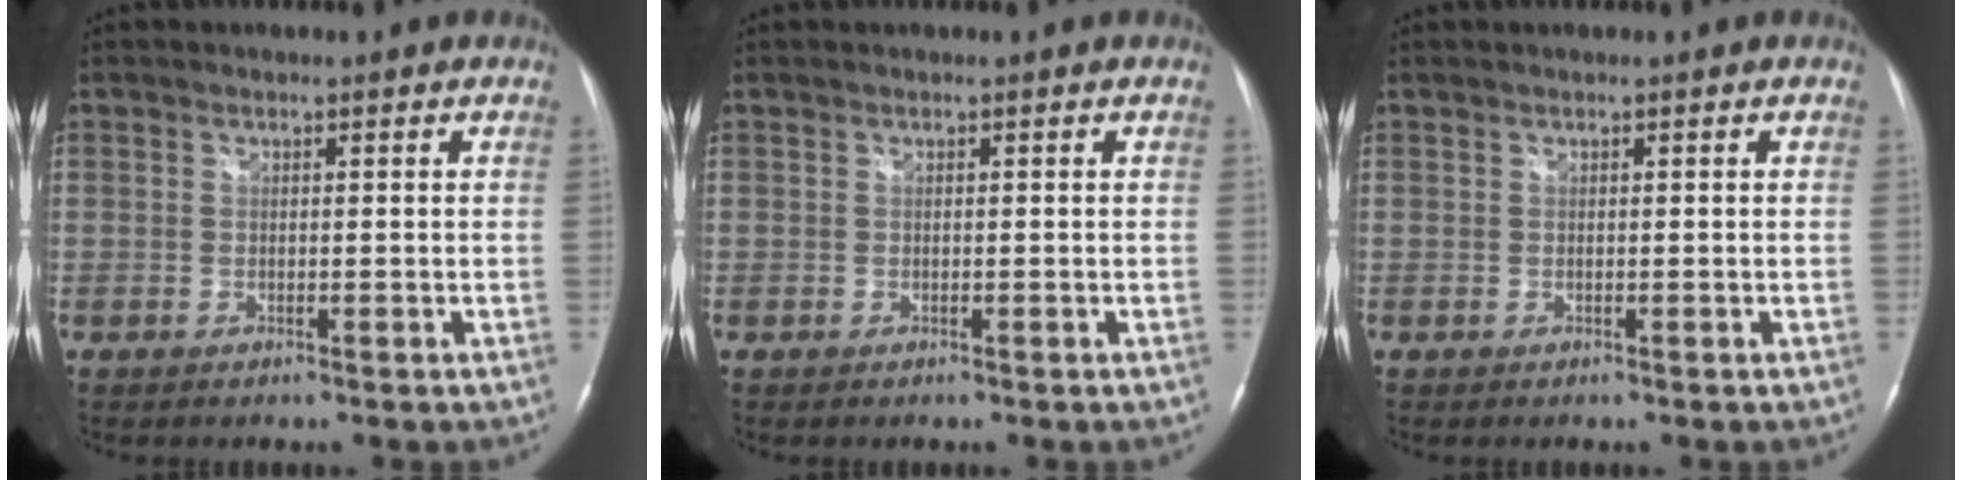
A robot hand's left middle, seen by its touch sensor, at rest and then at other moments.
{"total": 0.0}
{"total": 0.0}